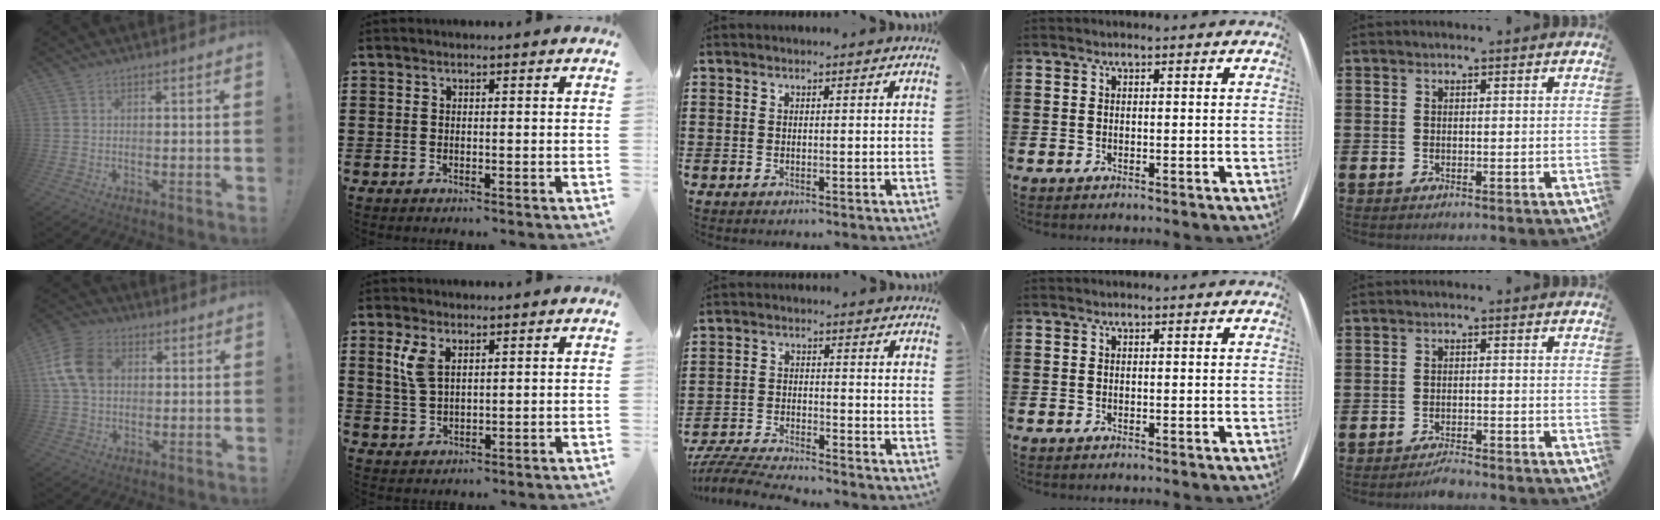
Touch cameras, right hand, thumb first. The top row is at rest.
{"thumb": {"total": 13.0, "force": [2.9, 9.8, 8.1], "torque": [-0.155, 0.010, 0.061]}, "index": {"total": 4.1, "force": [1.9, 2.0, 3.1], "torque": [-0.068, 0.007, 0.034]}, "middle": {"total": 5.6, "force": [-5.5, 0.2, 1.3], "torque": [-0.040, -0.004, -0.112]}, "little": {"total": 1.9, "force": [-1.9, 0.0, 0.4], "torque": [-0.012, 0.005, -0.039]}}